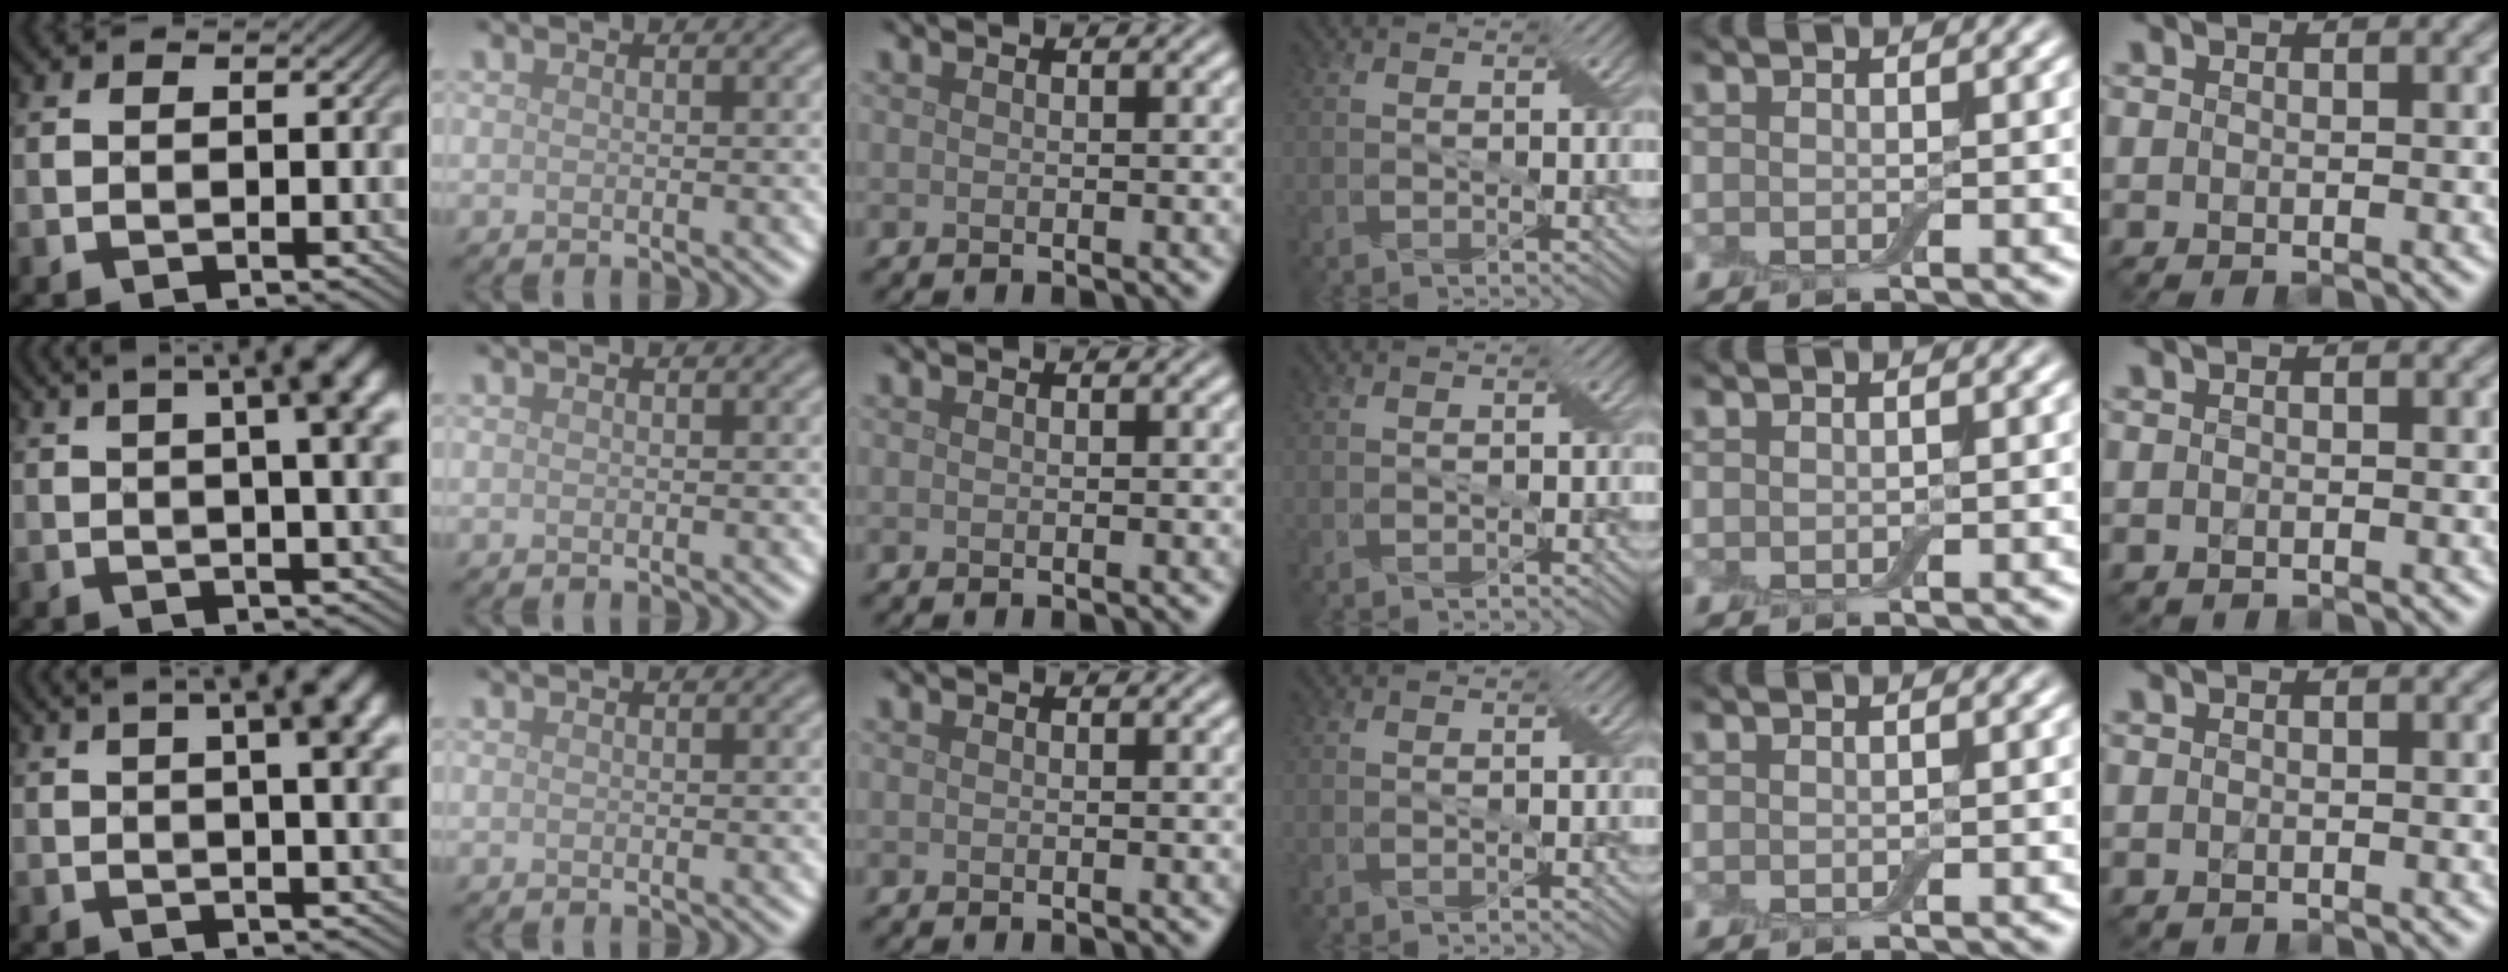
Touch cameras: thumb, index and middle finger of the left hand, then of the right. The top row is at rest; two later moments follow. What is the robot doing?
{"motion": "wrap", "object": "cling film"}